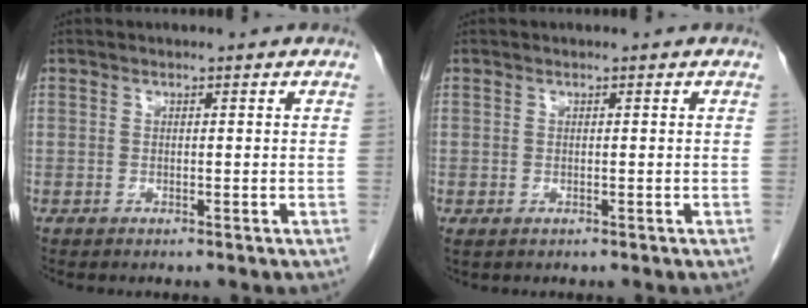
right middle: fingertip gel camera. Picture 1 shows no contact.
{"total": 0.6, "force": [-0.1, 0.4, 0.4], "torque": [-0.012, -0.003, 0.004]}